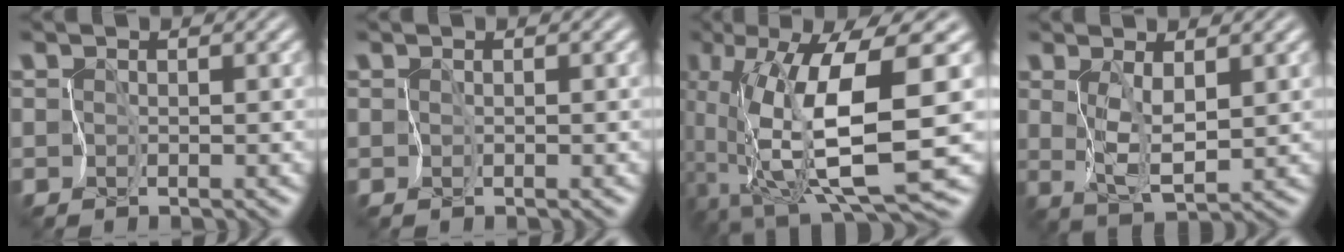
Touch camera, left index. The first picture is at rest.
{"total": 0.0}
{"total": 10.5, "force": [-0.5, 2.4, 10.2], "torque": [-0.187, -0.011, -0.002]}
{"total": 2.9, "force": [0.9, 0.8, 2.7], "torque": [-0.059, -0.009, 0.024]}